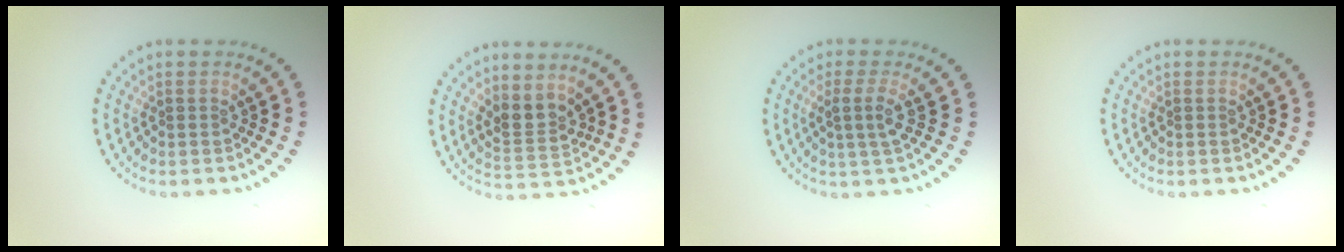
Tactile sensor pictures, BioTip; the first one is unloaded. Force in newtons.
{"total": 2.6, "press": 1.9, "slide": 1.7}
{"total": 2.1, "press": 1.6, "slide": 1.3}
{"total": 0.0}